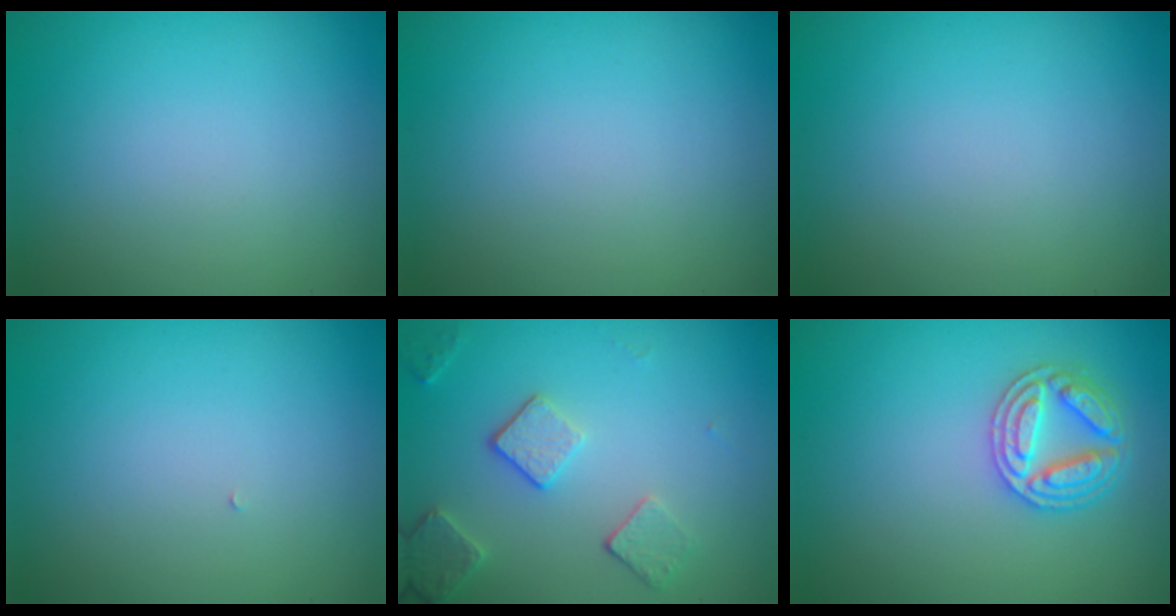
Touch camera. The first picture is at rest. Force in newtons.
{"total": 0.0}
{"total": 0.0}
{"total": 0.0}
{"total": 3.1, "press": 2.7, "slide": 1.7}
{"total": 3.4, "press": 3.3, "slide": 0.9}